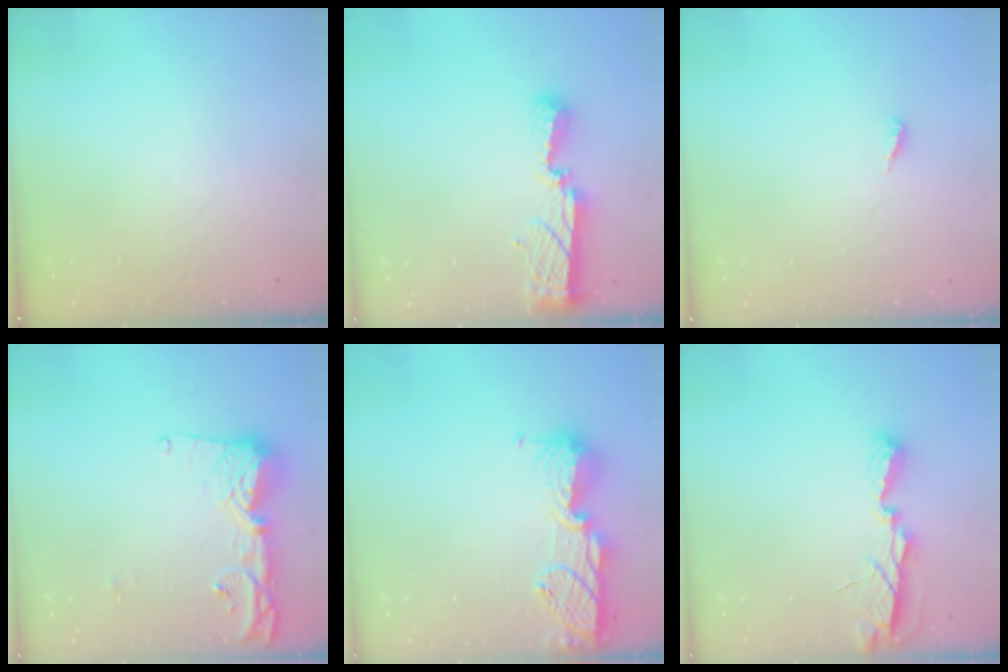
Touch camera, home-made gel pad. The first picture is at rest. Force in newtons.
{"total": 8.7, "press": 8.7, "slide": 0.7}
{"total": 3.0, "press": 3.0, "slide": 0.2}
{"total": 14.0, "press": 13.9, "slide": 1.3}
{"total": 16.3, "press": 15.3, "slide": 5.7}
{"total": 6.6, "press": 6.6, "slide": 0.2}